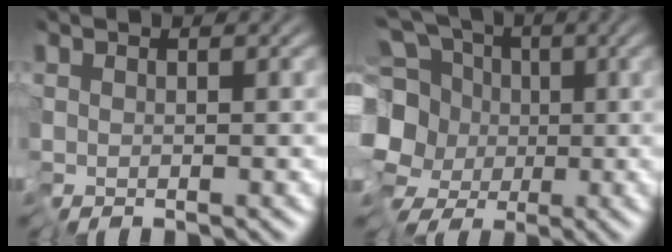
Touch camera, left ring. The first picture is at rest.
{"total": 11.4, "force": [-2.1, 9.0, 6.6], "torque": [-0.128, 0.004, -0.057]}